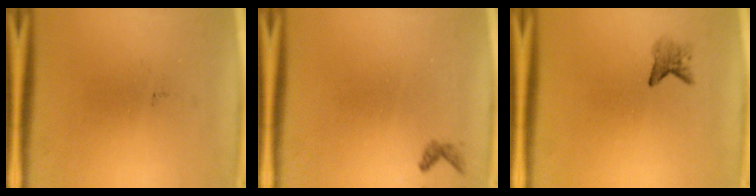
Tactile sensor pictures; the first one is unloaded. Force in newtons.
{"total": 0.7}
{"total": 1.8}